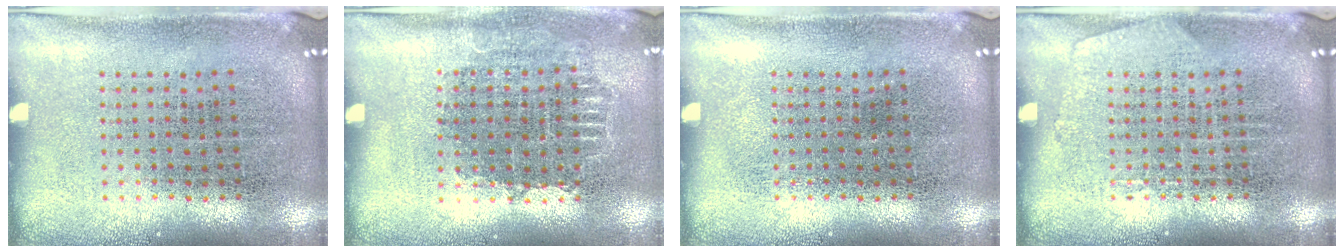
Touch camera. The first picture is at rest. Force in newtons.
{"total": 0.8, "press": 0.7, "slide": 0.3}
{"total": 0.0}
{"total": 0.9, "press": 0.9, "slide": 0.0}